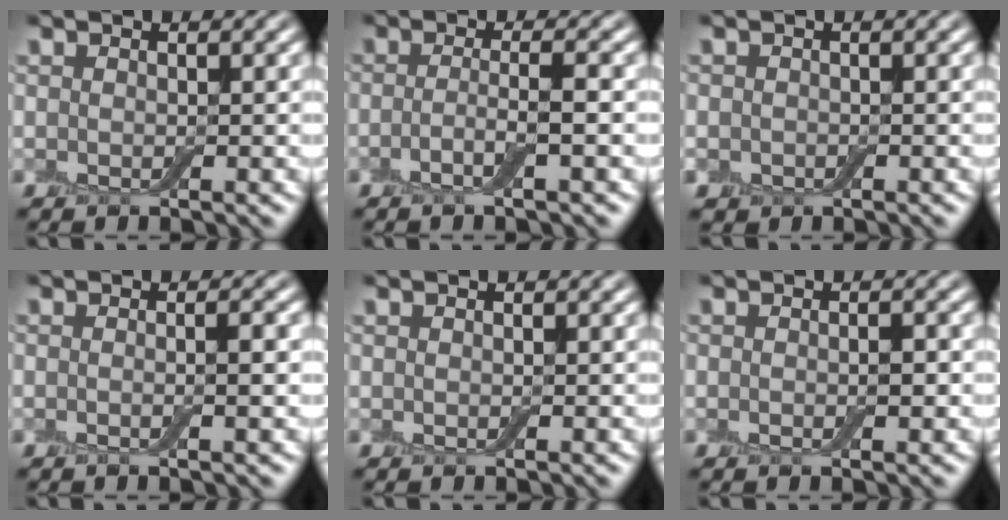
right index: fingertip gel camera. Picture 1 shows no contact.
{"total": 2.4, "force": [-0.9, 0.3, 2.2], "torque": [-0.040, 0.003, -0.026]}
{"total": 1.1, "force": [-0.4, 1.0, 0.2], "torque": [0.001, -0.005, -0.011]}
{"total": 1.9, "force": [-0.1, 0.5, 1.8], "torque": [-0.020, -0.003, -0.015]}
{"total": 0.0}
{"total": 1.2, "force": [-0.3, 0.3, 1.1], "torque": [-0.019, 0.000, -0.004]}